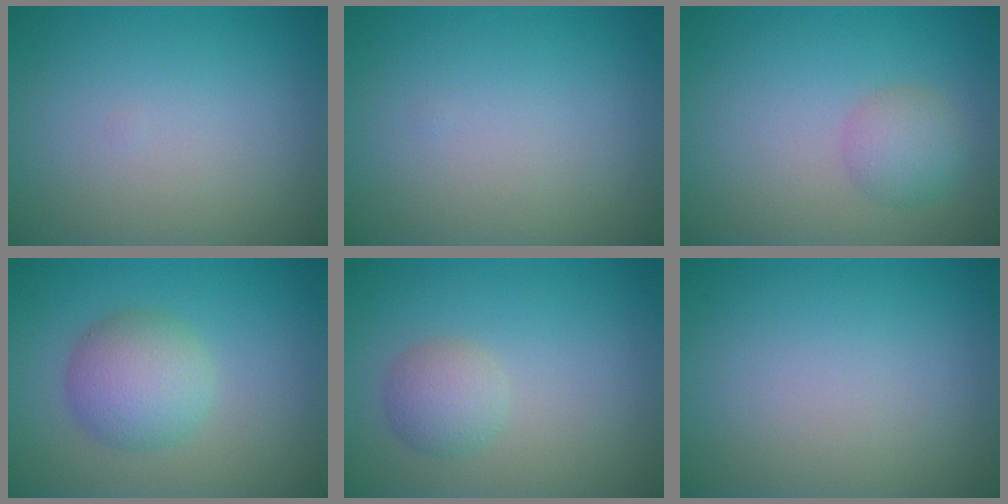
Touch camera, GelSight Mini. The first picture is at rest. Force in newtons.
{"total": 0.0}
{"total": 2.5, "press": 2.5, "slide": 0.0}
{"total": 4.4, "press": 4.4, "slide": 0.2}
{"total": 2.3, "press": 2.3, "slide": 0.0}
{"total": 0.0}